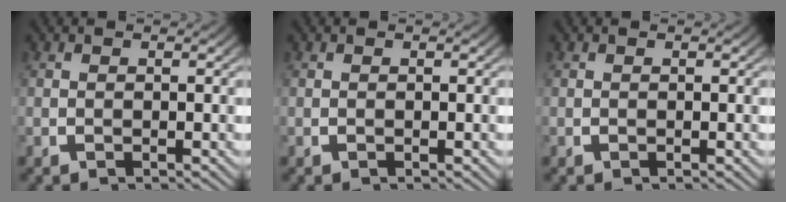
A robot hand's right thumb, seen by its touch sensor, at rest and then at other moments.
{"total": 0.0}
{"total": 0.0}